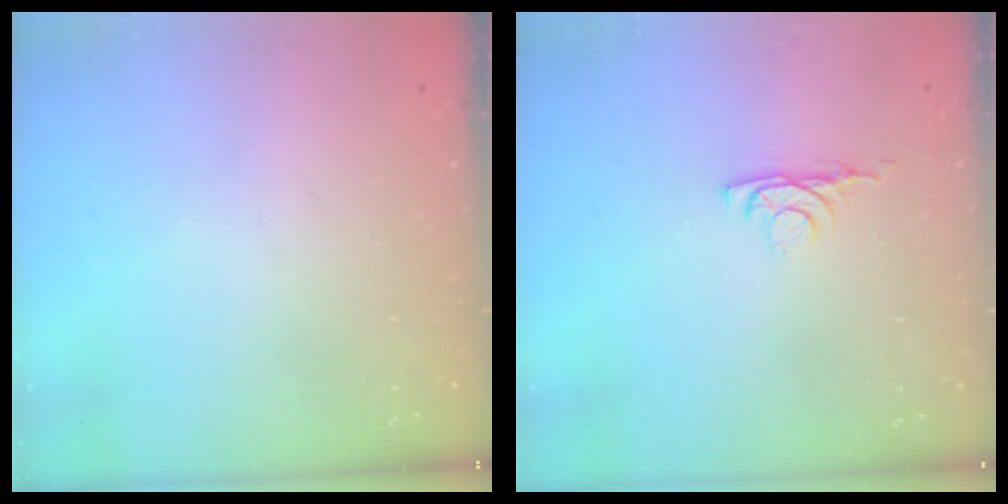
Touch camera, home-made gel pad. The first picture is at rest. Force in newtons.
{"total": 3.4, "press": 3.3, "slide": 0.6}